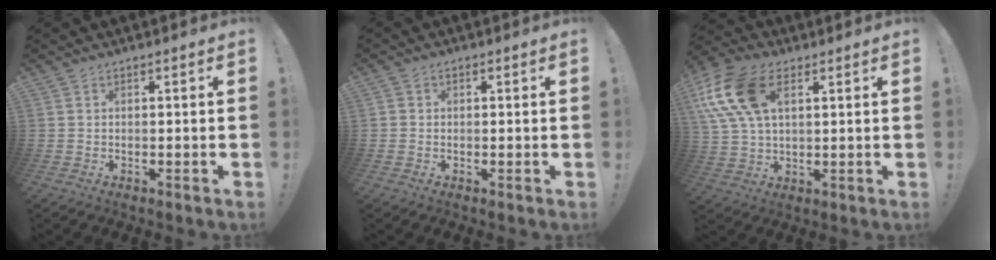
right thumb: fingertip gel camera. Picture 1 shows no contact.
{"total": 0.9, "force": [-0.3, 0.9, 0.3], "torque": [-0.005, 0.003, -0.006]}
{"total": 17.3, "force": [6.1, 10.3, 12.5], "torque": [-0.249, -0.006, 0.116]}